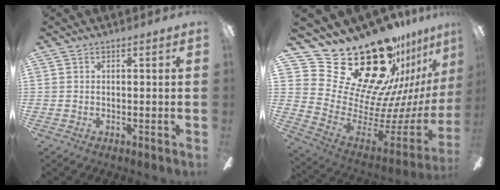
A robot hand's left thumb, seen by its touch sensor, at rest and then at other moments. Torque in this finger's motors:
{"motor_torque": [1.79, 1.95, 1.05, -1.72, 0.07]}